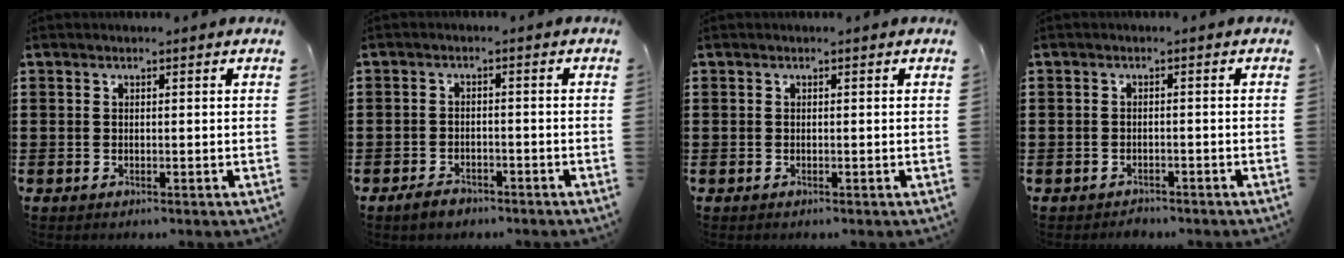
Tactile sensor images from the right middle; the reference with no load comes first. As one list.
[{"total": 2.5, "force": [-2.1, 1.1, 0.8], "torque": [-0.016, 0.007, -0.043]}, {"total": 0.0}, {"total": 1.6, "force": [-1.5, 0.7, -0.1], "torque": [-0.002, 0.003, -0.034]}]